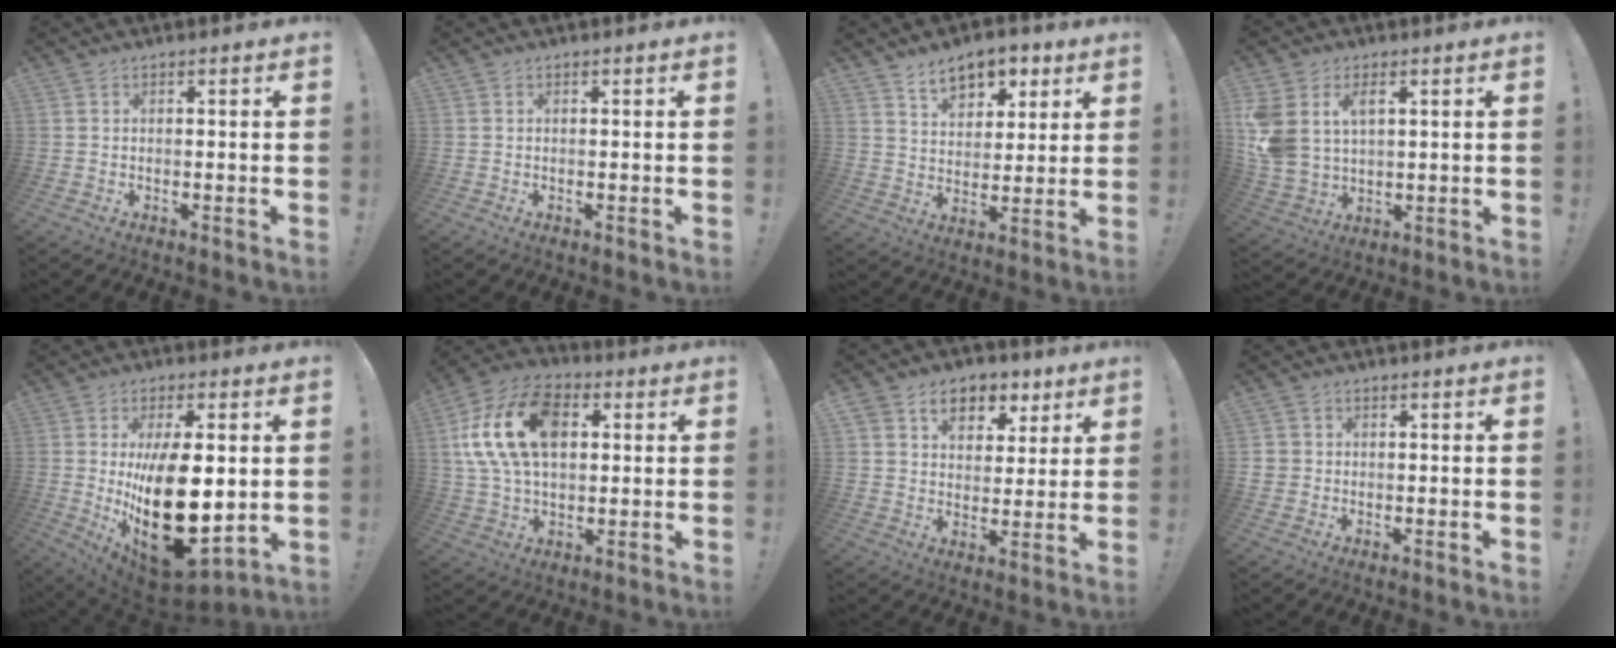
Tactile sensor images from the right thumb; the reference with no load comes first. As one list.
[{"total": 0.0}, {"total": 10.3, "force": [6.5, 6.3, 4.8], "torque": [-0.066, -0.032, 0.120]}, {"total": 9.2, "force": [4.0, 6.4, 5.3], "torque": [-0.109, -0.018, 0.075]}, {"total": 24.8, "force": [0.4, 12.4, 21.5], "torque": [-0.357, -0.033, 0.027]}, {"total": 20.6, "force": [4.7, 13.6, 14.7], "torque": [-0.268, 0.003, 0.086]}, {"total": 9.6, "force": [5.0, 7.2, 3.9], "torque": [-0.049, -0.024, 0.096]}, {"total": 2.2, "force": [0.1, 2.2, 0.5], "torque": [-0.011, 0.006, 0.002]}]